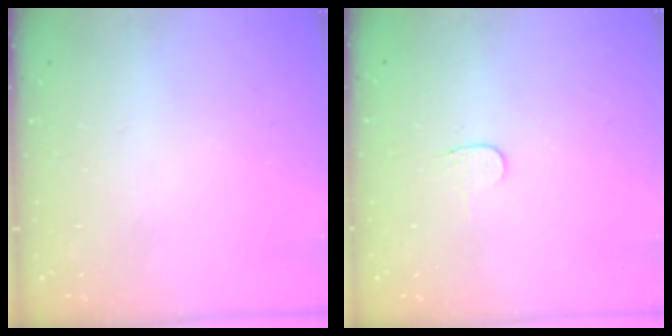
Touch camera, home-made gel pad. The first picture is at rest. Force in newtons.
{"total": 3.9, "press": 3.8, "slide": 0.4}